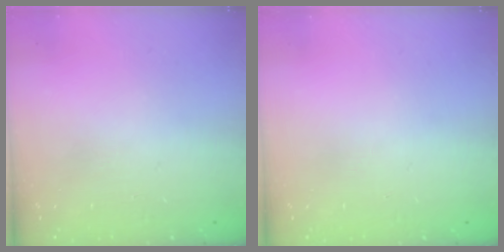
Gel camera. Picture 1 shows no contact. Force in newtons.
{"total": 0.0}